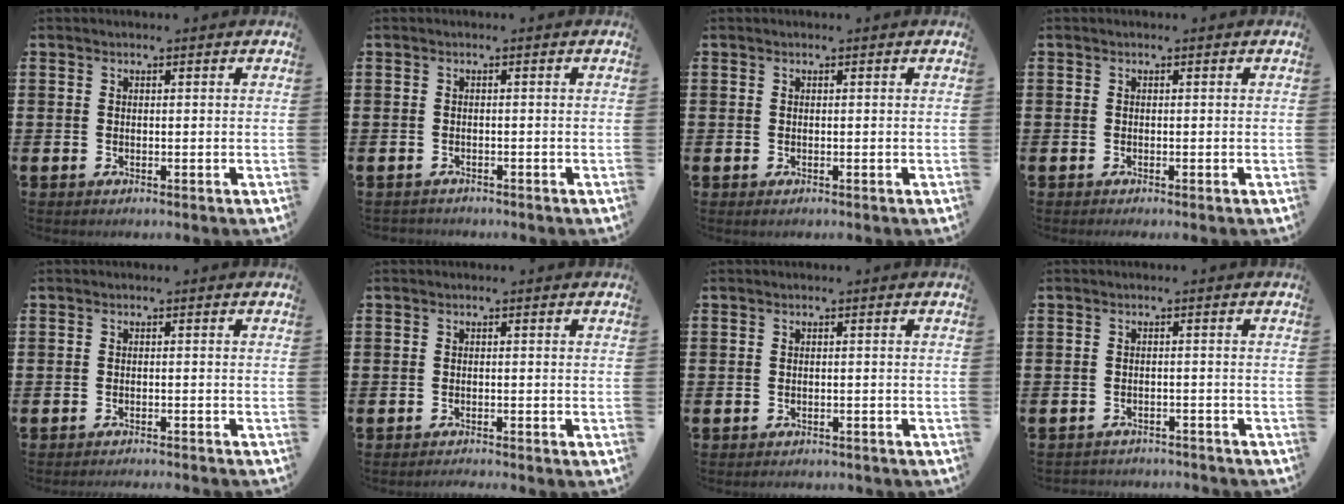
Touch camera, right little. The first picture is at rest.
{"total": 0.7, "force": [-0.6, 0.1, -0.1], "torque": [0.000, -0.001, -0.014]}
{"total": 0.0}
{"total": 0.0}
{"total": 1.0, "force": [-0.9, -0.2, 0.0], "torque": [0.000, 0.000, -0.020]}
{"total": 0.8, "force": [-0.7, -0.1, 0.1], "torque": [-0.003, -0.002, -0.015]}
{"total": 0.7, "force": [-0.7, 0.1, 0.0], "torque": [-0.002, -0.002, -0.014]}
{"total": 1.7, "force": [-1.7, 0.0, -0.2], "torque": [-0.001, 0.002, -0.037]}